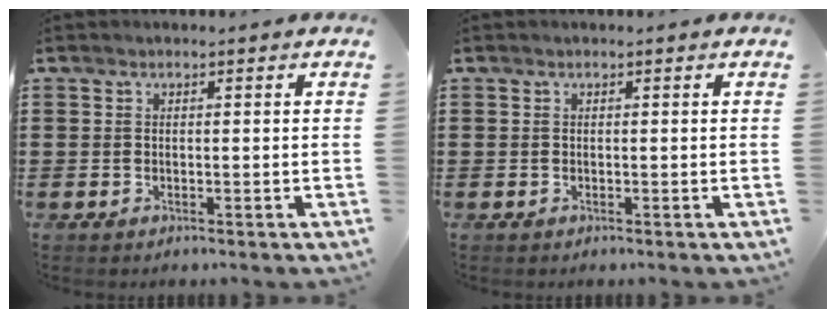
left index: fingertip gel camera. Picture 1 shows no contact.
{"total": 0.0}